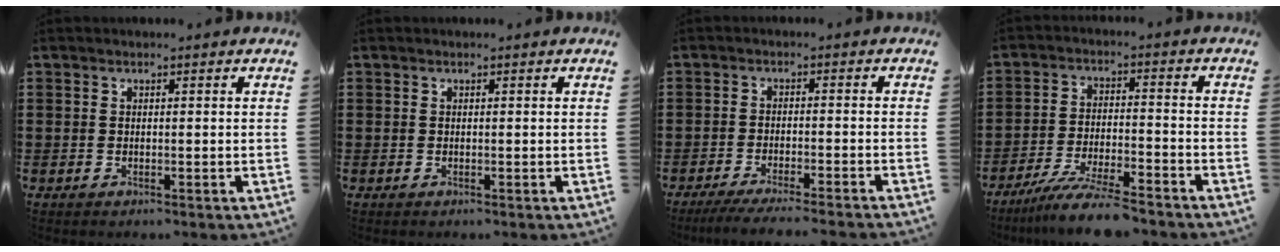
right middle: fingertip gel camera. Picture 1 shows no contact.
{"total": 0.0}
{"total": 3.3, "force": [-3.0, -0.4, 1.4], "torque": [-0.028, -0.009, -0.059]}
{"total": 8.1, "force": [-7.0, 0.4, 4.1], "torque": [-0.082, -0.004, -0.133]}